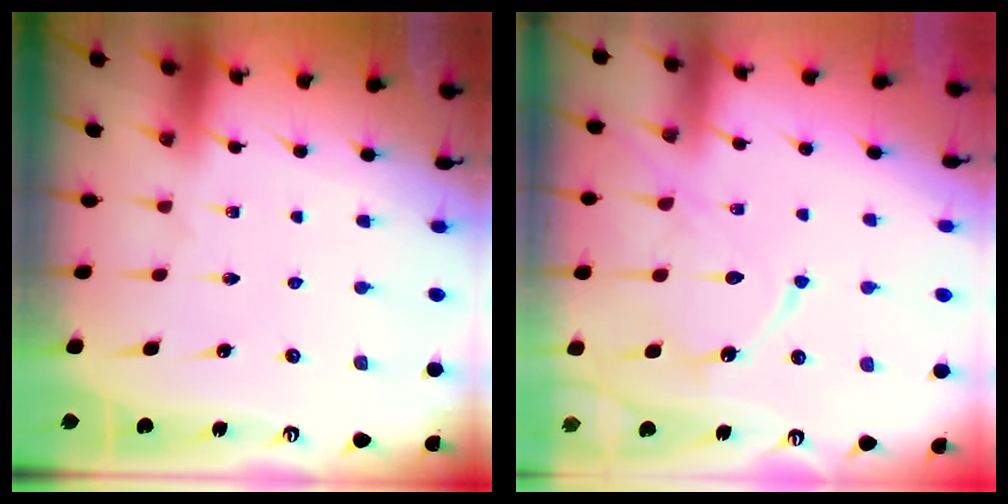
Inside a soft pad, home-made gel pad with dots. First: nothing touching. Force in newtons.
{"total": 15.7, "press": 15.6, "slide": 1.4}